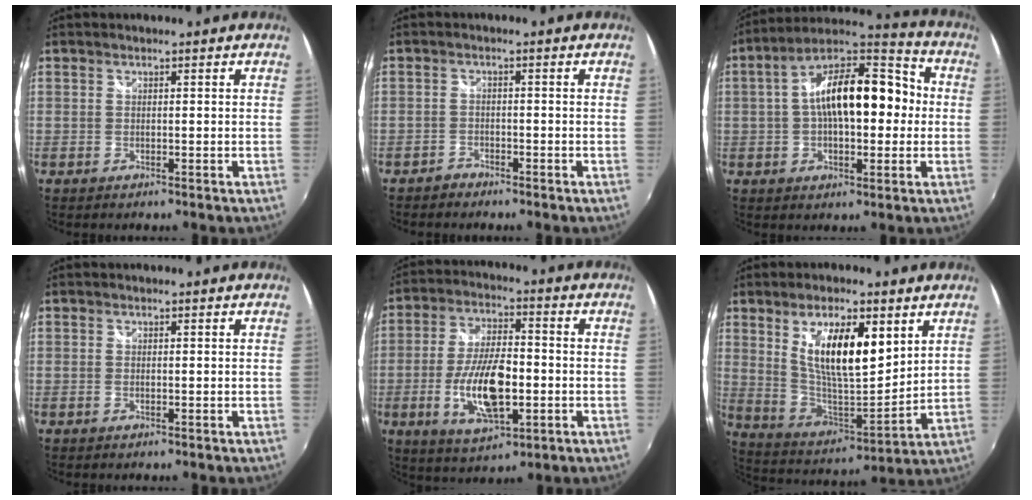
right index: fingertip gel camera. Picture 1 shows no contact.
{"total": 2.1, "force": [-1.8, 1.0, 0.0], "torque": [-0.008, 0.004, -0.036]}
{"total": 17.5, "force": [0.7, 8.1, 15.5], "torque": [-0.258, 0.036, 0.002]}
{"total": 0.5, "force": [-0.3, 0.2, 0.4], "torque": [-0.011, -0.001, -0.005]}
{"total": 14.0, "force": [-3.5, 5.8, 12.2], "torque": [-0.242, -0.009, -0.057]}
{"total": 15.7, "force": [6.4, 5.4, 13.2], "torque": [-0.228, -0.004, 0.125]}